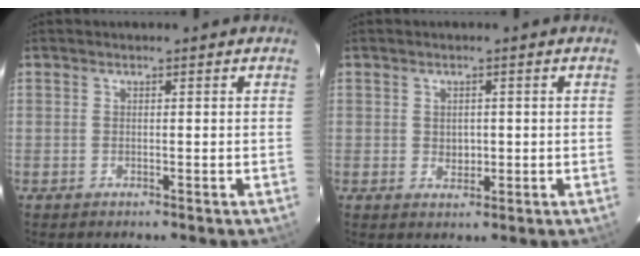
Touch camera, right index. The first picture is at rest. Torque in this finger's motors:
{"motor_torque": [-0.02, 0.01, -0.01, 0.00]}